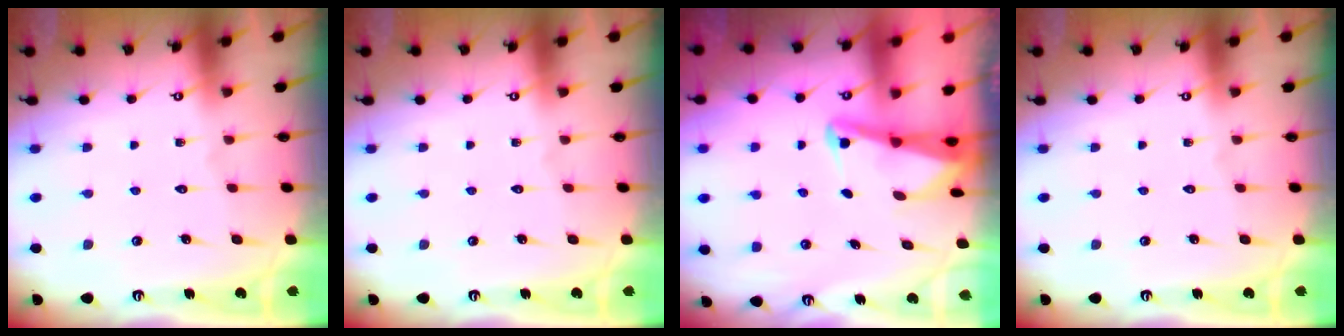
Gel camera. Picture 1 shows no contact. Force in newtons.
{"total": 0.0}
{"total": 2.7, "press": 2.6, "slide": 0.6}
{"total": 0.0}